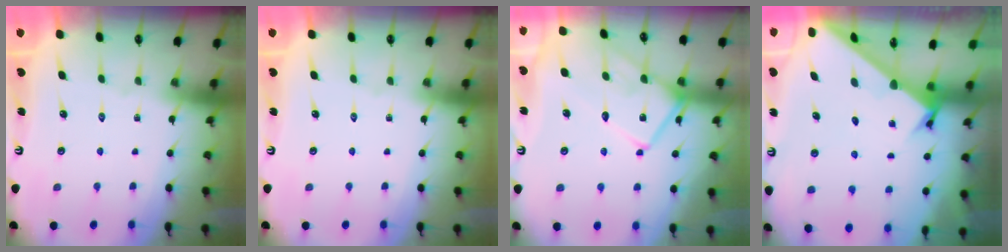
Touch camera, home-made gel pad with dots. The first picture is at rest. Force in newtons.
{"total": 0.0}
{"total": 14.7, "press": 14.6, "slide": 1.4}
{"total": 2.1, "press": 2.1, "slide": 0.2}